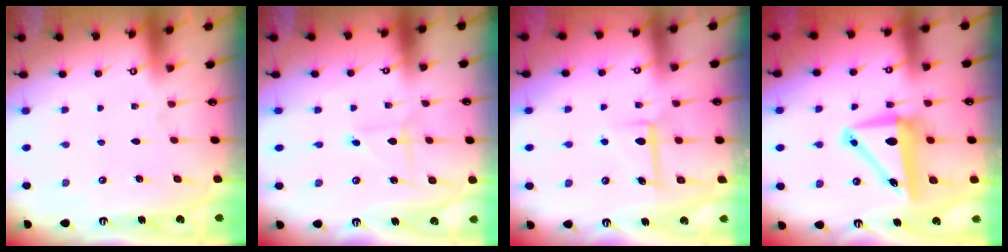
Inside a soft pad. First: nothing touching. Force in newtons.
{"total": 1.0, "press": 1.0, "slide": 0.1}
{"total": 6.2, "press": 6.2, "slide": 0.2}
{"total": 10.4, "press": 9.8, "slide": 3.4}